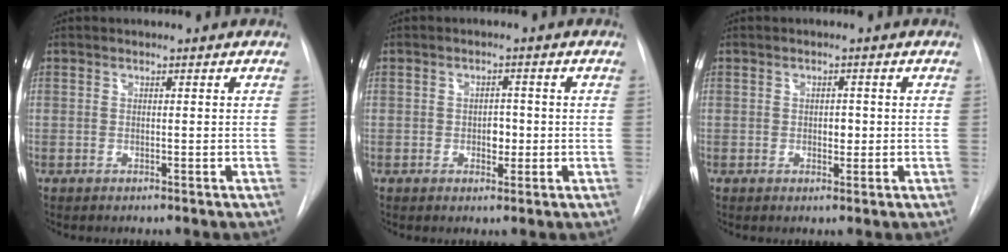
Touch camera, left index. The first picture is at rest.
{"total": 2.3, "force": [-0.4, 1.5, 1.7], "torque": [-0.022, 0.002, -0.003]}
{"total": 1.5, "force": [-0.1, 1.0, 1.1], "torque": [-0.016, -0.001, 0.001]}